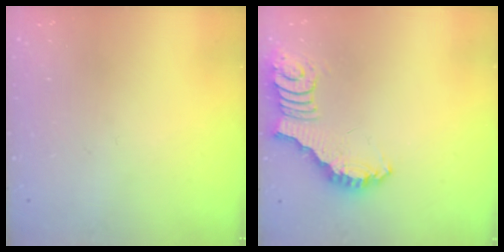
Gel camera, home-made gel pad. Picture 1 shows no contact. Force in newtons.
{"total": 2.7, "press": 2.6, "slide": 0.6}